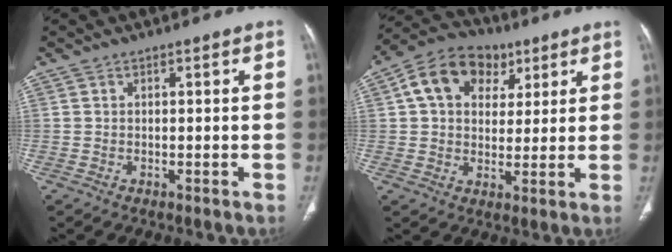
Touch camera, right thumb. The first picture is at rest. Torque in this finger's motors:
{"motor_torque": [0.28, 0.28, 1.14, 0.09, 0.10]}